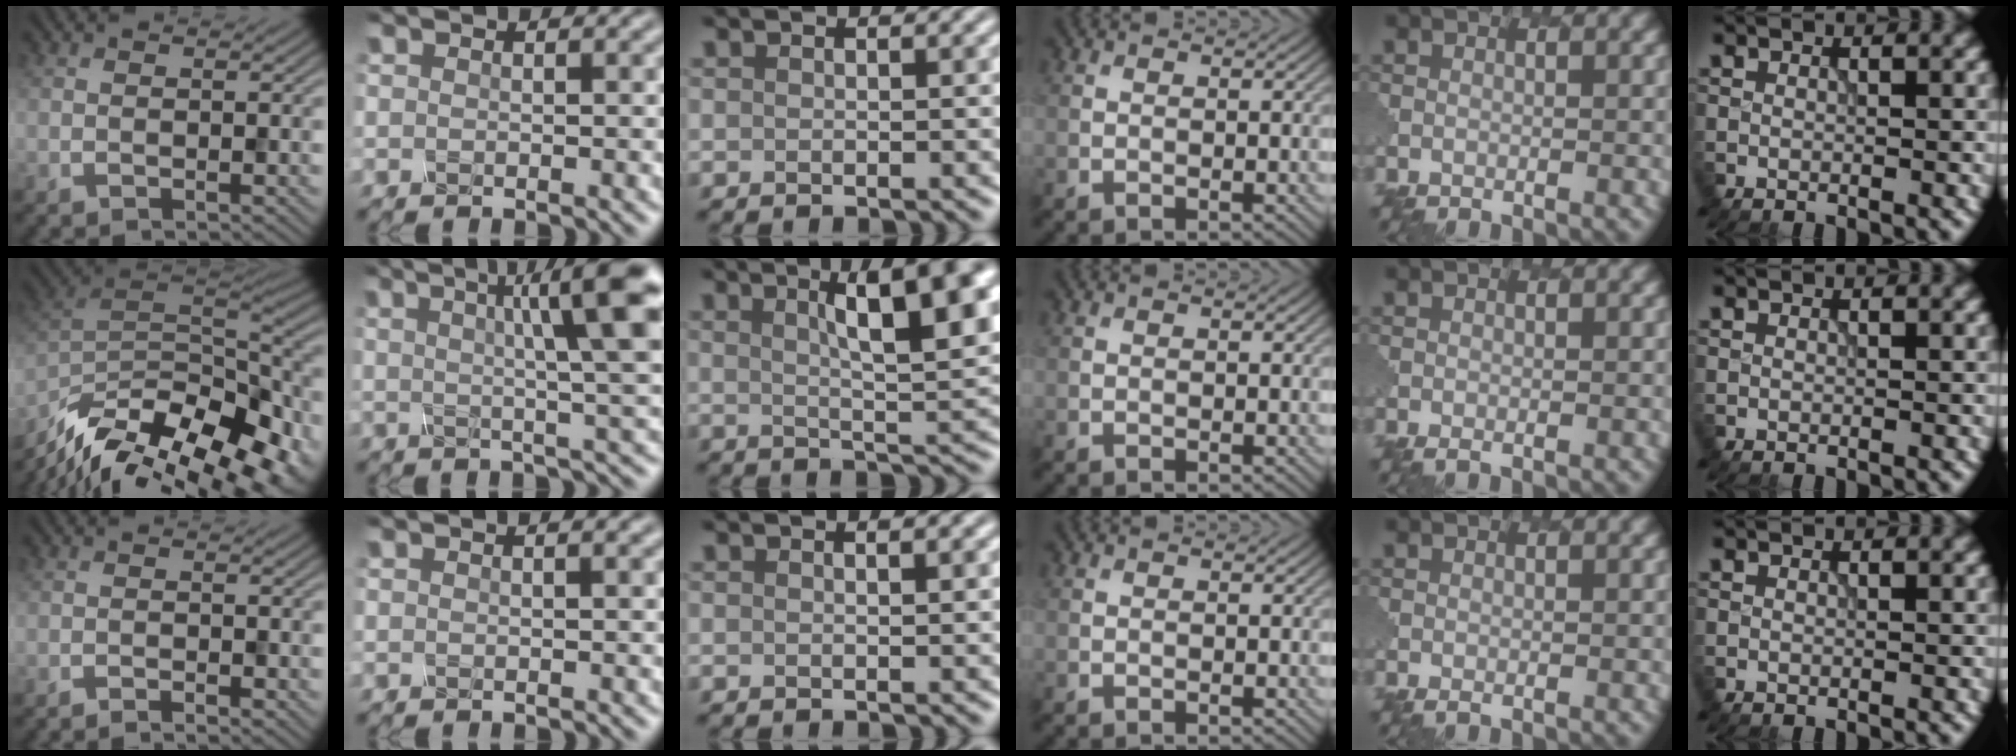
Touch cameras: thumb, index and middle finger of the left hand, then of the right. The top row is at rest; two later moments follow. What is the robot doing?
{"motion": "twist", "object": "rubiks cube"}